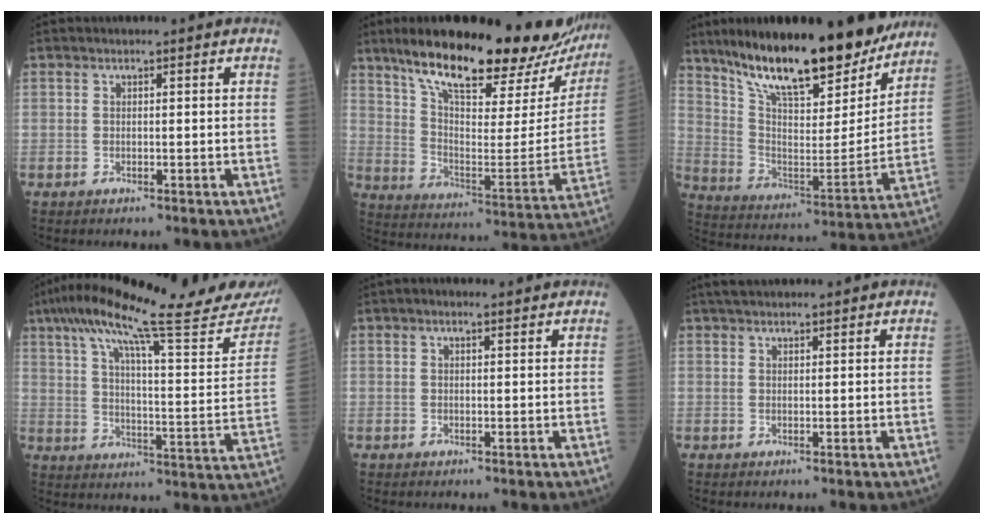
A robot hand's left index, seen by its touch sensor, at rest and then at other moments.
{"total": 29.4, "force": [23.5, 7.7, 15.8], "torque": [-0.244, -0.017, 0.323]}
{"total": 24.0, "force": [19.3, 5.5, 13.1], "torque": [-0.215, -0.019, 0.306]}
{"total": 29.2, "force": [24.3, 2.4, 16.0], "torque": [-0.256, -0.021, 0.320]}
{"total": 1.6, "force": [1.2, 0.5, 1.0], "torque": [-0.022, 0.017, 0.018]}
{"total": 5.0, "force": [4.4, 1.0, 2.2], "torque": [-0.028, 0.037, 0.071]}